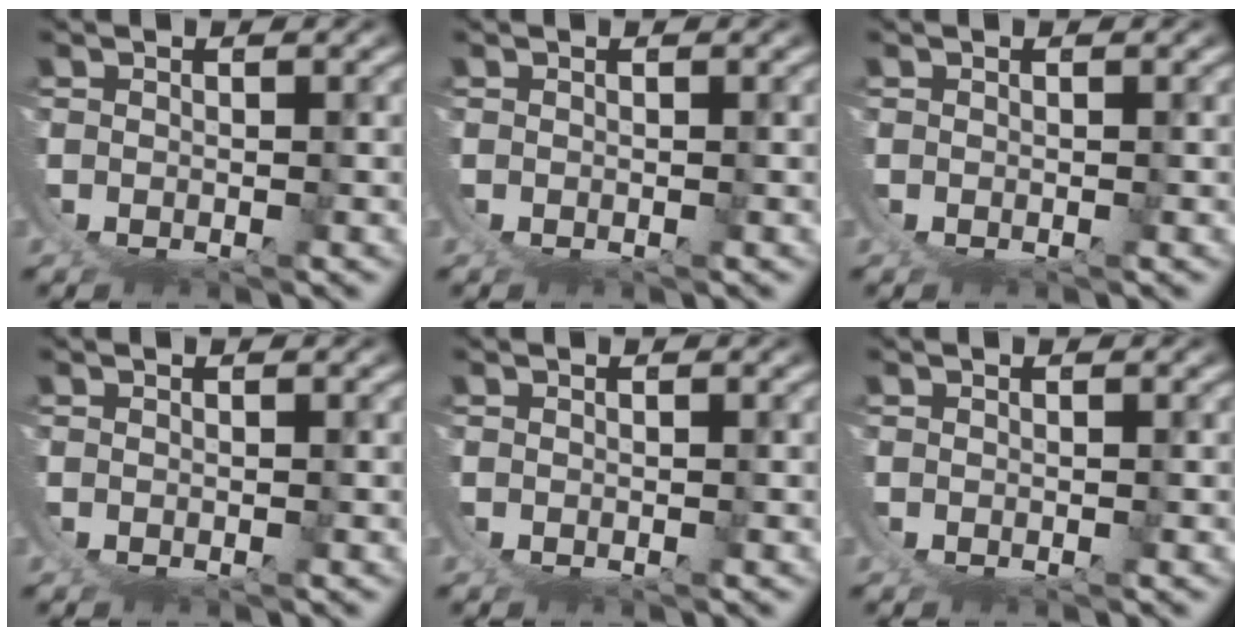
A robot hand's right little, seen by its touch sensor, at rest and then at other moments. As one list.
[{"total": 0.0}, {"total": 0.0}, {"total": 0.0}, {"total": 0.0}, {"total": 0.0}]